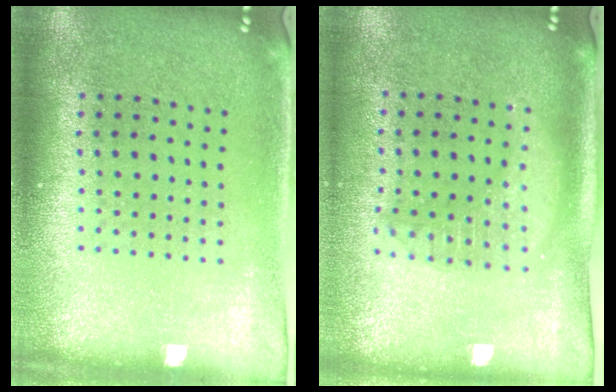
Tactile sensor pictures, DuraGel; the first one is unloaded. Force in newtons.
{"total": 1.7, "press": 1.5, "slide": 0.9}